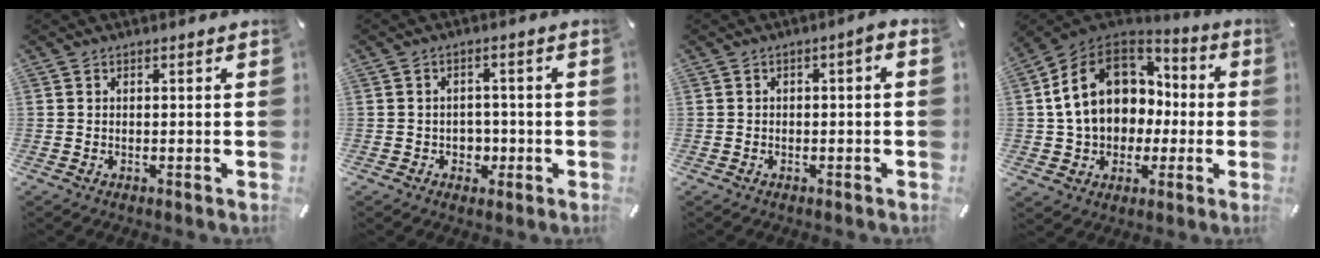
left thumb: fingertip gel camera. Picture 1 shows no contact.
{"total": 3.9, "force": [-0.7, 3.6, 1.1], "torque": [-0.009, -0.001, -0.017]}
{"total": 2.4, "force": [-1.1, 1.1, 1.9], "torque": [-0.032, 0.009, -0.022]}
{"total": 16.0, "force": [1.8, 13.5, 8.5], "torque": [-0.185, 0.007, 0.040]}